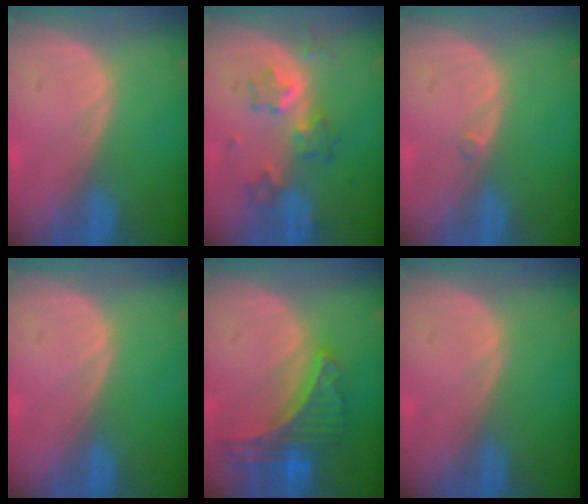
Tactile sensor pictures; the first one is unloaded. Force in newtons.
{"total": 6.1, "press": 5.8, "slide": 1.9}
{"total": 0.5, "press": 0.5, "slide": 0.2}
{"total": 0.0}
{"total": 8.5, "press": 7.4, "slide": 4.3}
{"total": 0.0}